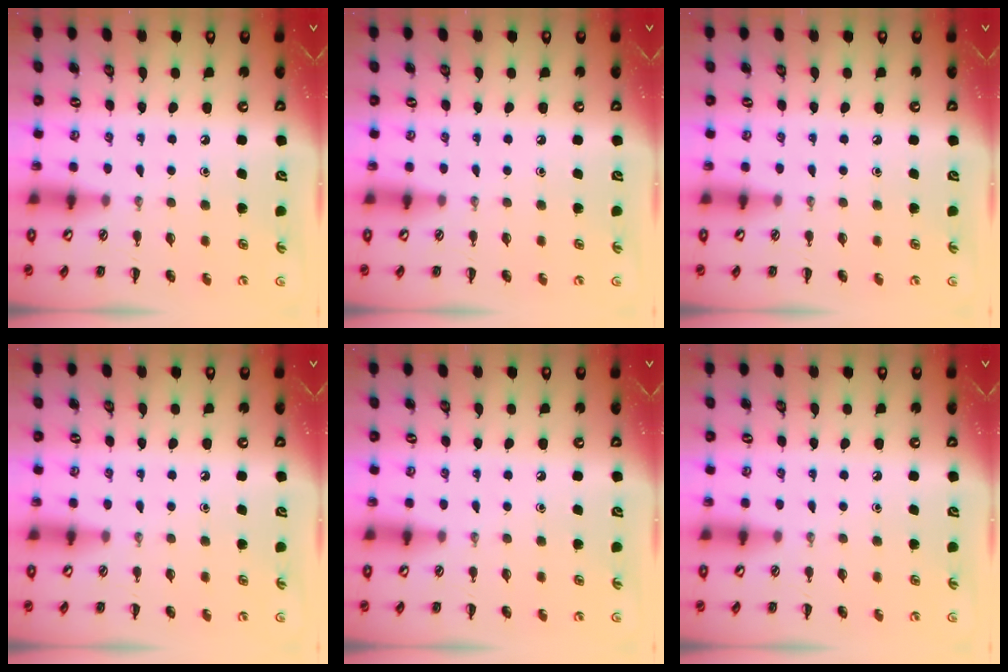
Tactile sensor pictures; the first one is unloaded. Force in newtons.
{"total": 0.0}
{"total": 0.0}
{"total": 0.0}
{"total": 0.0}
{"total": 0.0}